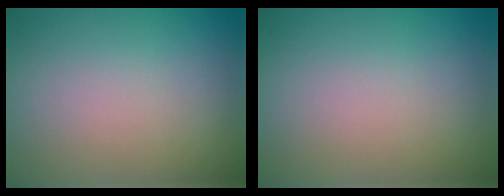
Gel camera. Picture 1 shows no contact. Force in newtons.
{"total": 0.0}